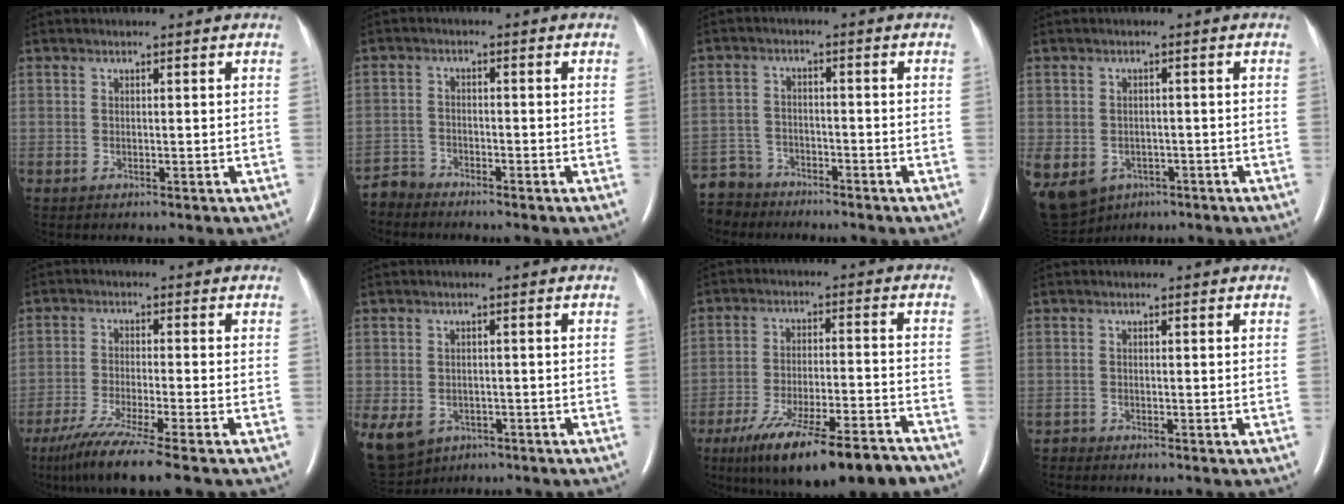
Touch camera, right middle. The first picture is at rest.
{"total": 3.3, "force": [-3.1, 0.4, -0.9], "torque": [0.020, -0.010, -0.062]}
{"total": 7.6, "force": [-6.9, 3.2, 0.3], "torque": [-0.016, -0.004, -0.130]}
{"total": 23.7, "force": [-10.8, 18.6, 9.9], "torque": [-0.353, -0.017, -0.153]}
{"total": 9.7, "force": [-7.3, -0.8, 6.3], "torque": [-0.110, -0.033, -0.121]}
{"total": 18.9, "force": [-8.5, 14.8, 8.0], "torque": [-0.271, -0.014, -0.114]}
{"total": 18.6, "force": [-14.1, 3.4, 11.7], "torque": [-0.153, -0.006, -0.217]}
{"total": 0.9, "force": [-0.8, 0.1, -0.3], "torque": [0.005, -0.004, -0.017]}